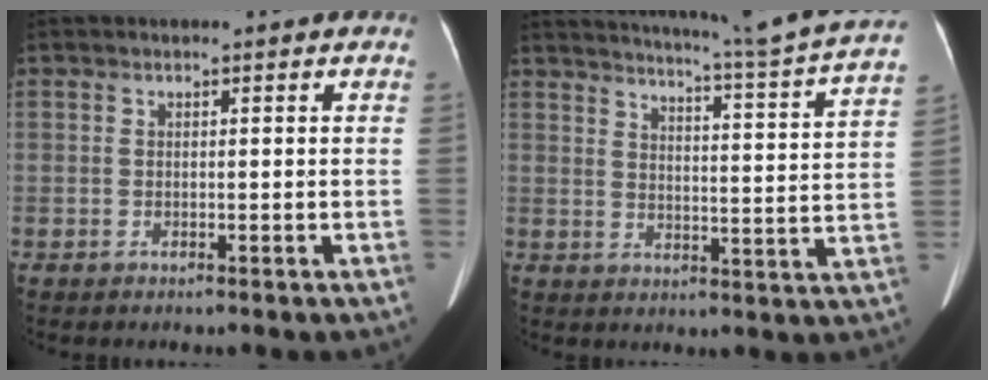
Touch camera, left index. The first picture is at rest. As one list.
[{"total": 21.0, "force": [18.8, -2.3, 9.1], "torque": [-0.152, -0.068, 0.231]}]